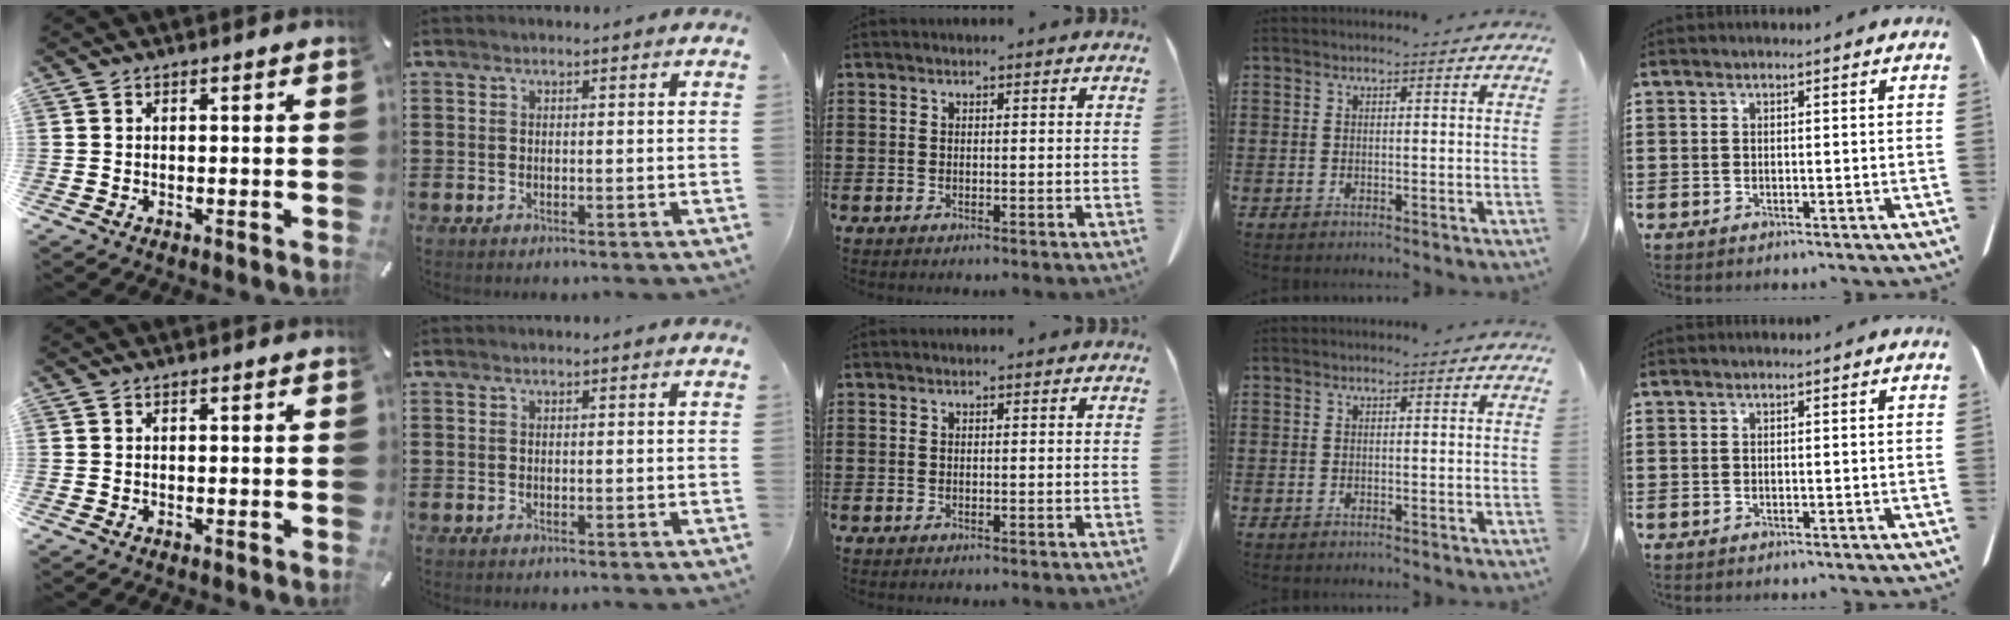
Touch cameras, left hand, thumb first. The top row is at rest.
{}